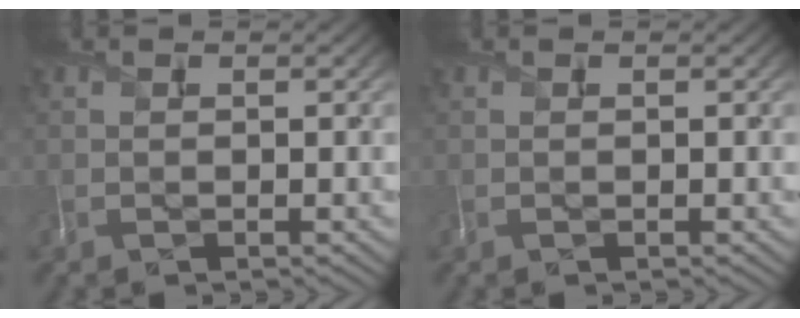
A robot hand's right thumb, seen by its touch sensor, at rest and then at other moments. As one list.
[{"total": 0.0}]